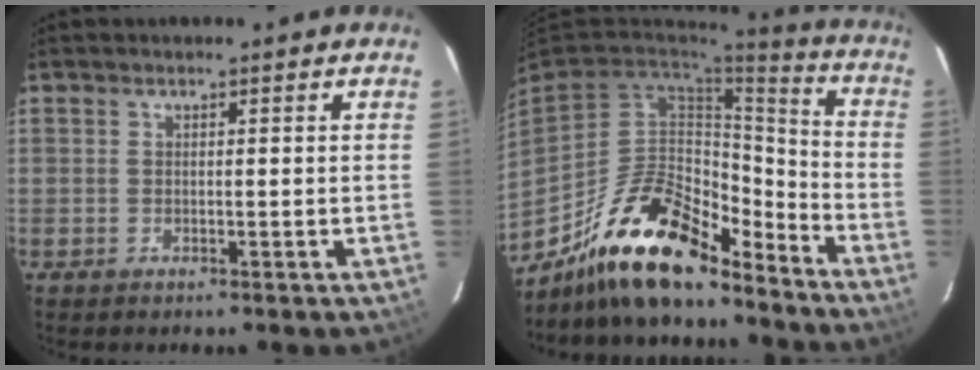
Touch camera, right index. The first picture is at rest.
{"total": 20.5, "force": [-15.9, 7.0, 10.9], "torque": [-0.205, 0.015, -0.269]}